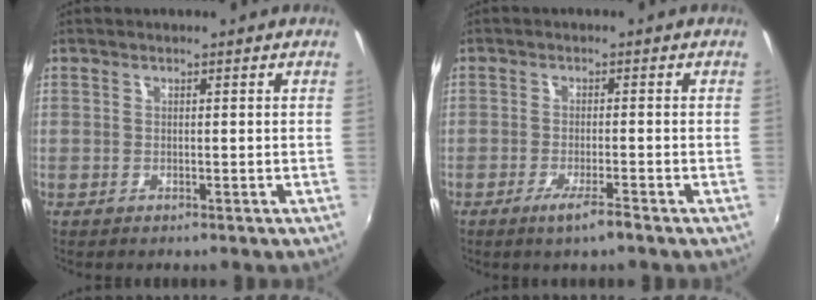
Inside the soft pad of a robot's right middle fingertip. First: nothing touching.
{"total": 3.9, "force": [-2.5, 0.0, 2.9], "torque": [-0.063, -0.009, -0.047]}